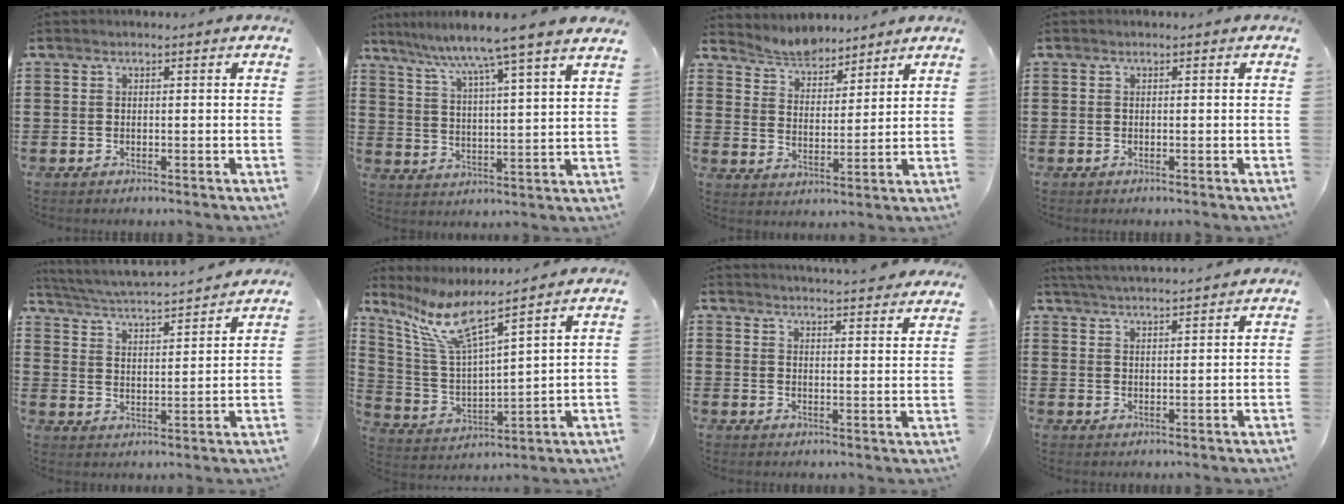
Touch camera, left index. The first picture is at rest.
{"total": 6.9, "force": [5.9, -1.7, 3.1], "torque": [-0.085, -0.044, 0.090]}
{"total": 4.8, "force": [4.8, 0.6, -0.2], "torque": [-0.020, -0.023, 0.087]}
{"total": 0.0}
{"total": 4.1, "force": [3.9, -0.2, 1.1], "torque": [-0.043, -0.031, 0.061]}
{"total": 8.8, "force": [6.5, 1.2, 5.8], "torque": [-0.143, -0.033, 0.112]}
{"total": 4.2, "force": [4.1, -0.6, 0.4], "torque": [-0.014, -0.030, 0.072]}
{"total": 3.4, "force": [3.3, -0.5, 0.4], "torque": [-0.019, -0.012, 0.060]}